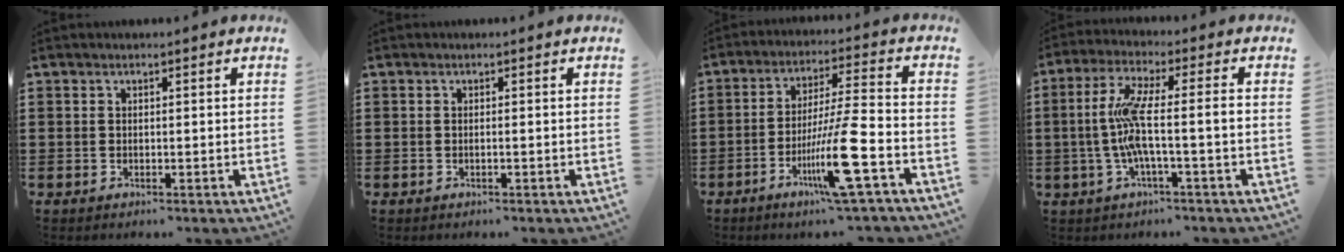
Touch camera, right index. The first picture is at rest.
{"total": 0.6, "force": [-0.2, -0.2, 0.5], "torque": [-0.007, -0.004, -0.004]}
{"total": 12.9, "force": [-6.1, 0.9, 11.3], "torque": [-0.221, -0.006, -0.112]}
{"total": 8.5, "force": [-1.2, 1.0, 8.4], "torque": [-0.182, -0.014, -0.034]}